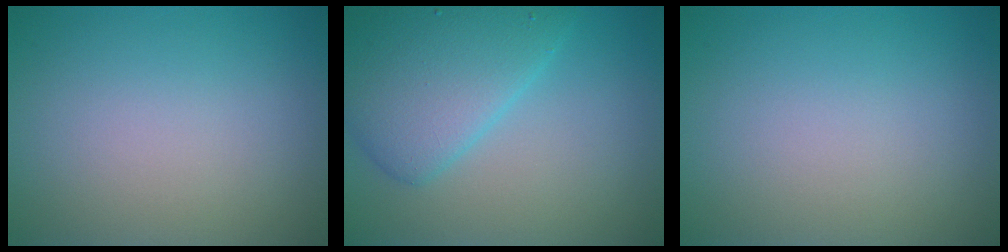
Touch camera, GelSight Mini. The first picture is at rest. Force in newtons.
{"total": 6.0, "press": 6.0, "slide": 0.2}
{"total": 0.0}